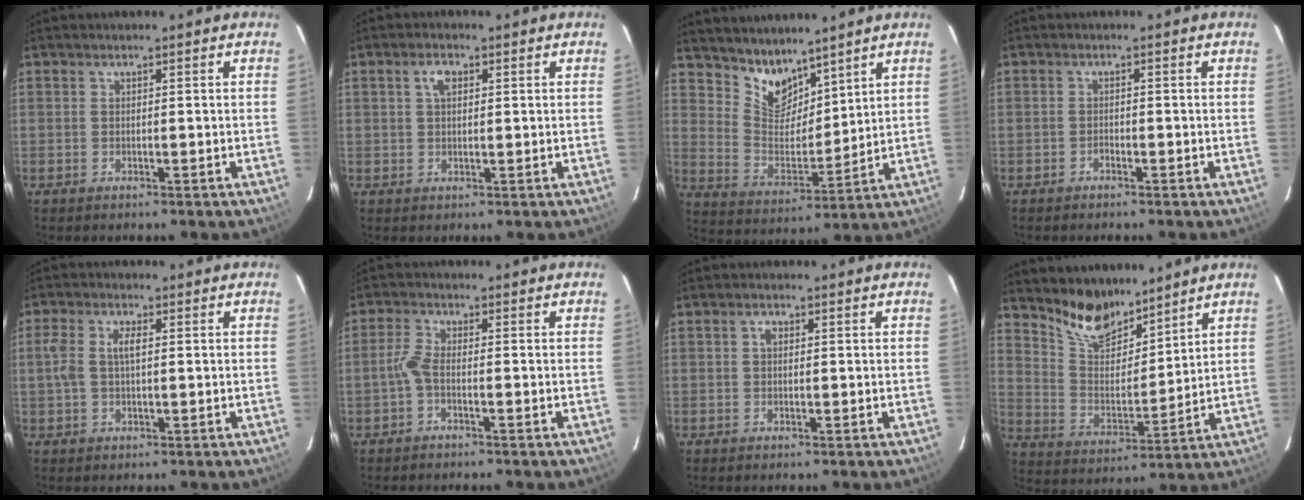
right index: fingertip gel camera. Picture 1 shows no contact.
{"total": 2.7, "force": [0.9, 1.5, 2.1], "torque": [-0.040, 0.009, 0.018]}
{"total": 9.7, "force": [8.0, 4.7, 3.0], "torque": [-0.055, 0.003, 0.160]}
{"total": 0.7, "force": [-0.7, 0.3, 0.1], "torque": [-0.003, 0.001, -0.014]}
{"total": 4.4, "force": [0.4, 2.0, 3.9], "torque": [-0.081, 0.007, 0.008]}
{"total": 2.5, "force": [-1.2, 0.5, 2.1], "torque": [-0.056, 0.006, -0.027]}
{"total": 1.2, "force": [0.2, 0.8, 0.8], "torque": [-0.014, 0.007, 0.002]}
{"total": 11.4, "force": [9.6, 4.4, 4.3], "torque": [-0.089, 0.004, 0.181]}